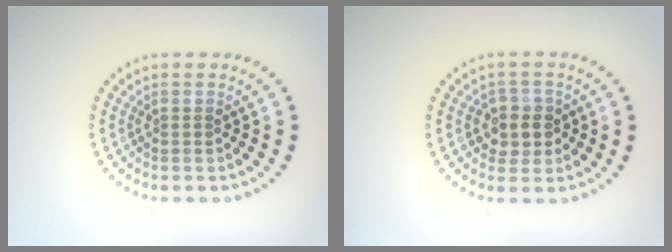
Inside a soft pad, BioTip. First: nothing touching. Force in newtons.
{"total": 2.6, "press": 2.4, "slide": 0.8}